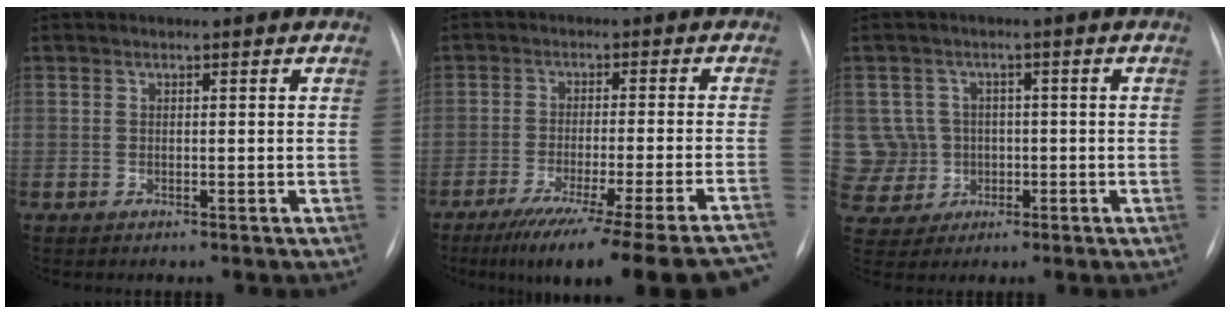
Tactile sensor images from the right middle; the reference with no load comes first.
{"total": 24.2, "force": [-20.6, -0.9, 12.7], "torque": [-0.102, -0.051, -0.283]}
{"total": 7.9, "force": [-0.1, 7.9, 0.4], "torque": [-0.017, 0.026, 0.011]}